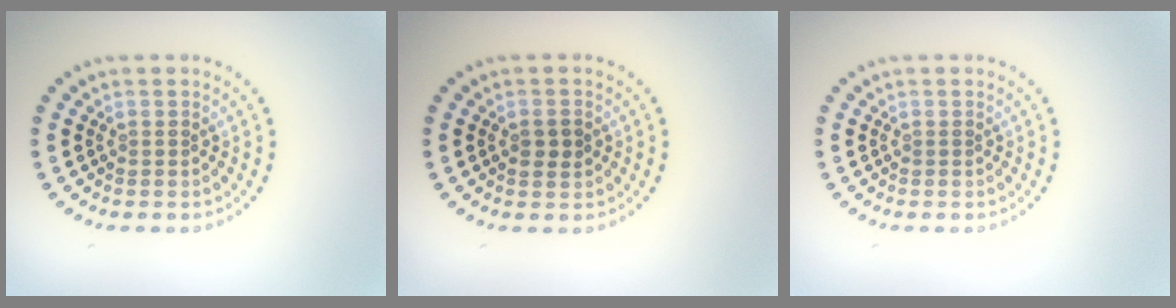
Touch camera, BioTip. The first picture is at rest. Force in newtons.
{"total": 1.6, "press": 1.6, "slide": 0.1}
{"total": 0.0}